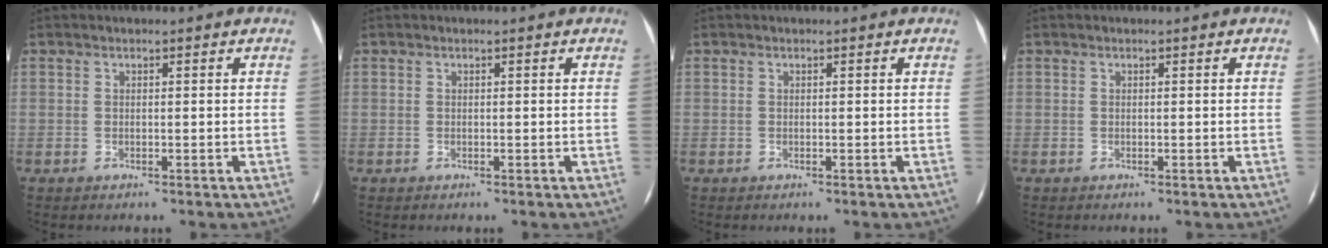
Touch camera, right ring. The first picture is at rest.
{"total": 0.0}
{"total": 0.0}
{"total": 0.0}